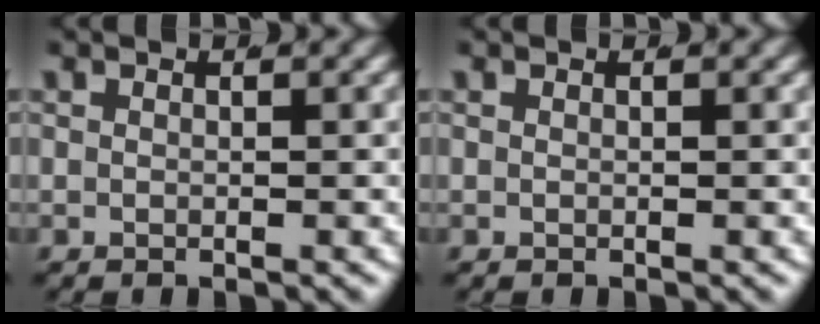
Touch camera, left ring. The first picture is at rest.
{"total": 0.0}